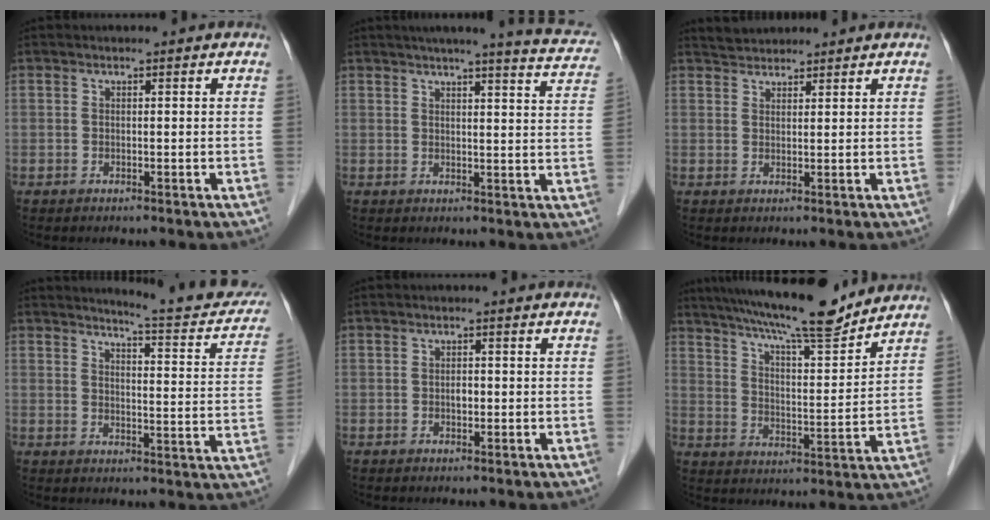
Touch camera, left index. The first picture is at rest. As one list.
[{"total": 13.6, "force": [12.0, 0.7, 6.3], "torque": [-0.075, -0.019, 0.123]}, {"total": 1.9, "force": [1.8, 0.4, -0.1], "torque": [-0.006, 0.015, 0.037]}, {"total": 13.8, "force": [12.8, 1.2, 5.1], "torque": [-0.056, -0.040, 0.140]}, {"total": 1.0, "force": [-0.1, 0.6, 0.8], "torque": [-0.014, 0.002, -0.003]}, {"total": 15.8, "force": [13.8, 1.0, 7.5], "torque": [-0.127, 0.002, 0.213]}]